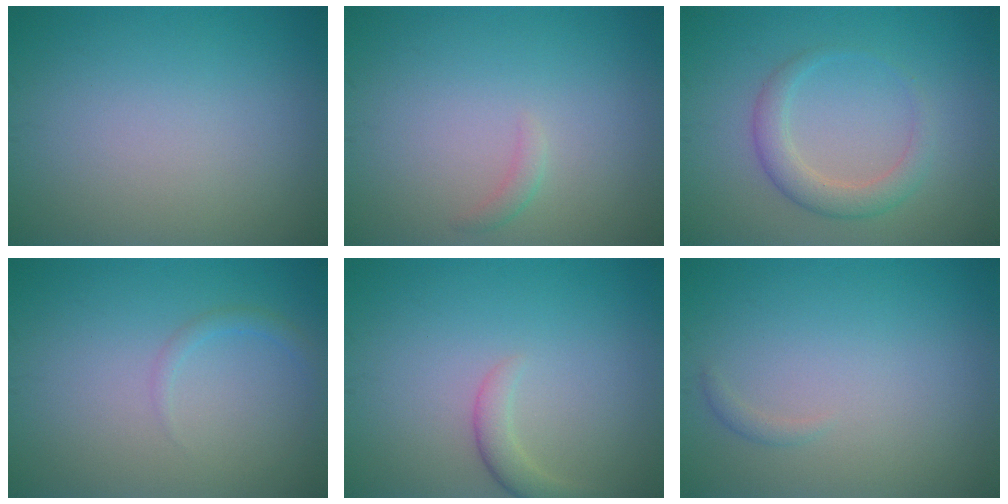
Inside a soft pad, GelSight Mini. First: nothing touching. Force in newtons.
{"total": 0.8, "press": 0.8, "slide": 0.1}
{"total": 2.9, "press": 2.9, "slide": 0.1}
{"total": 1.0, "press": 1.0, "slide": 0.1}
{"total": 2.0, "press": 2.0, "slide": 0.2}
{"total": 0.6, "press": 0.6, "slide": 0.0}